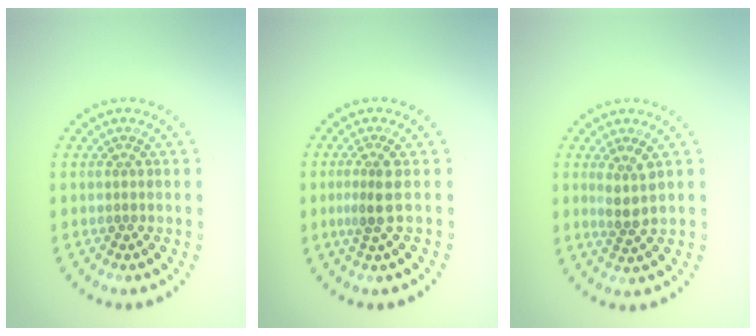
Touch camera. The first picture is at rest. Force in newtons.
{"total": 2.2, "press": 1.8, "slide": 1.4}
{"total": 2.2, "press": 1.7, "slide": 1.4}